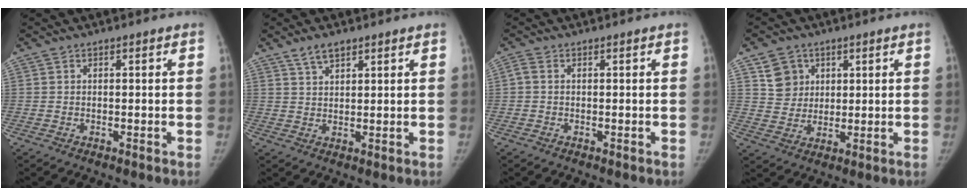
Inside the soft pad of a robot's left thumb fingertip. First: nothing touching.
{"total": 3.9, "force": [2.9, 1.6, 2.0], "torque": [-0.030, -0.013, 0.056]}
{"total": 1.3, "force": [0.3, 0.7, 1.1], "torque": [-0.028, 0.004, 0.004]}
{"total": 6.7, "force": [3.1, 5.7, 1.7], "torque": [-0.006, -0.016, 0.062]}